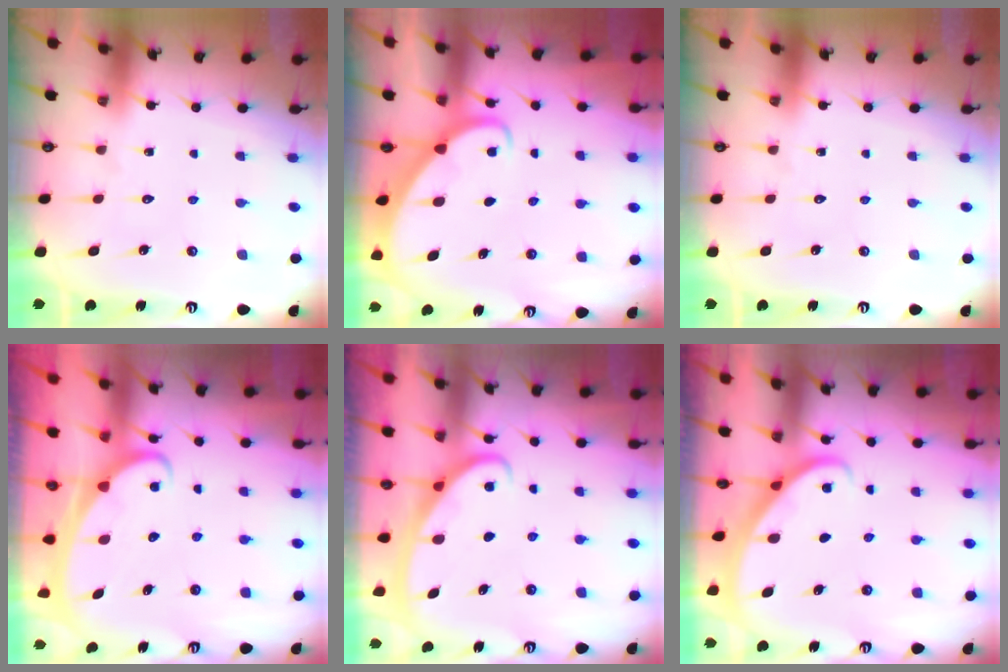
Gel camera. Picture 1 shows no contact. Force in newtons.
{"total": 2.7, "press": 2.6, "slide": 0.4}
{"total": 0.0}
{"total": 2.1, "press": 2.1, "slide": 0.2}
{"total": 2.8, "press": 2.8, "slide": 0.4}
{"total": 2.3, "press": 2.3, "slide": 0.2}